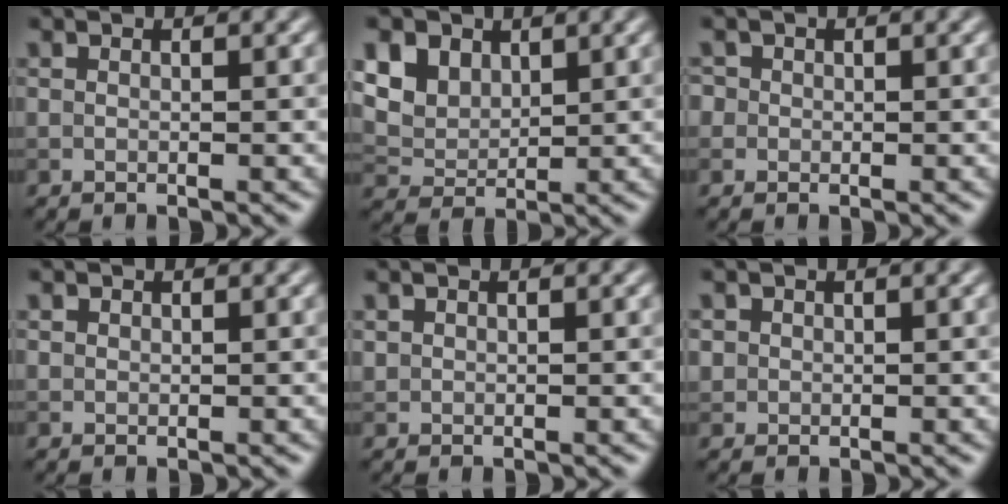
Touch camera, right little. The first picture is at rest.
{"total": 8.1, "force": [4.3, 5.7, 3.9], "torque": [-0.106, 0.013, 0.076]}
{"total": 1.3, "force": [0.4, 1.3, 0.3], "torque": [0.000, 0.002, -0.003]}
{"total": 0.6, "force": [0.4, 0.4, 0.0], "torque": [0.003, -0.002, 0.009]}
{"total": 0.6, "force": [0.4, 0.5, 0.0], "torque": [0.002, -0.003, 0.012]}
{"total": 0.9, "force": [0.2, 0.8, 0.0], "torque": [0.008, -0.005, 0.006]}